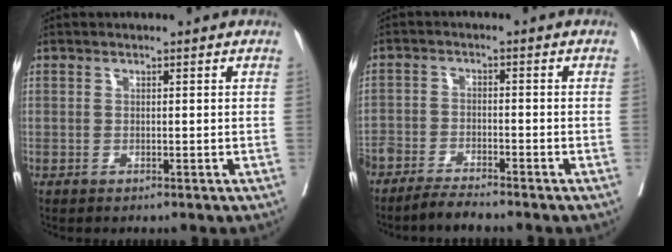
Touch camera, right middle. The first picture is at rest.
{"total": 5.7, "force": [-5.2, 0.4, 2.3], "torque": [-0.032, -0.011, -0.092]}